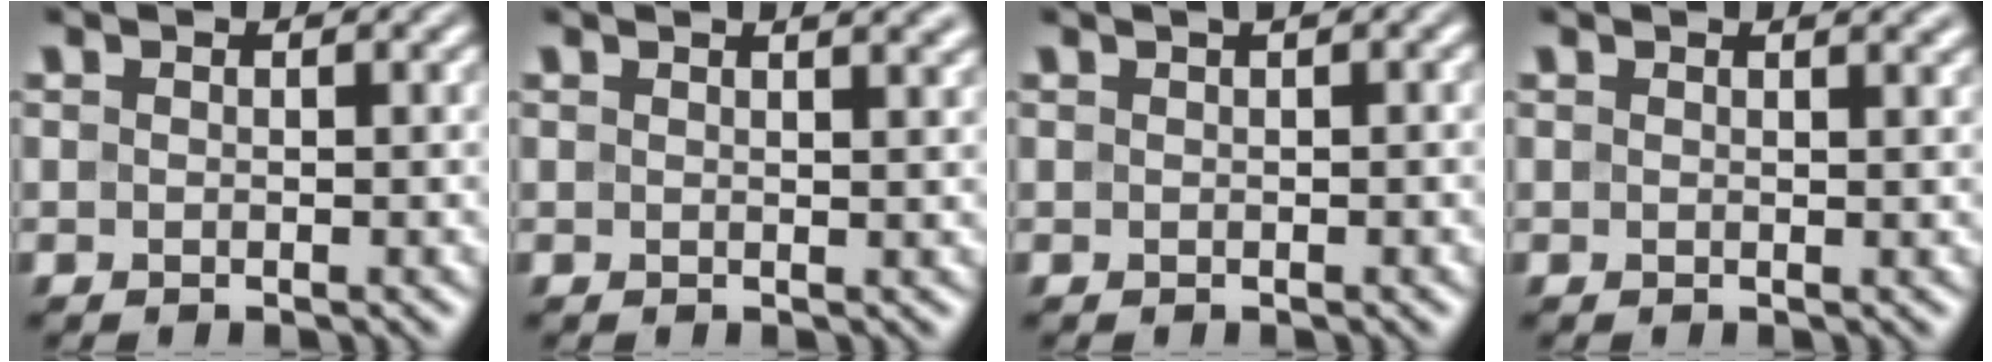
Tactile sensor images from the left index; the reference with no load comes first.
{"total": 3.6, "force": [2.3, 1.5, 2.4], "torque": [-0.003, 0.017, 0.003]}
{"total": 1.8, "force": [0.6, 0.6, 1.7], "torque": [-0.016, 0.007, 0.007]}
{"total": 1.8, "force": [1.3, 0.6, 1.0], "torque": [-0.004, 0.000, 0.009]}